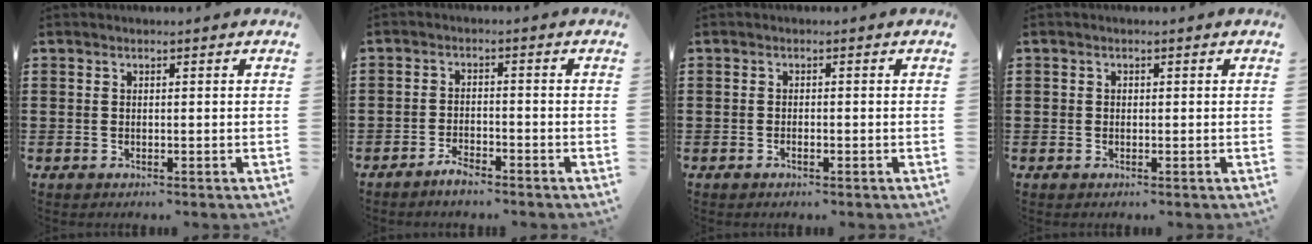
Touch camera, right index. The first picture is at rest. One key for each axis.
{"total": 2.5, "fx": -2.4, "fy": 0.5, "fz": 0.7, "tx": -0.015, "ty": 0.007, "tz": -0.047}
{"total": 0.9, "fx": -0.6, "fy": 0.2, "fz": 0.6, "tx": -0.015, "ty": -0.006, "tz": -0.009}
{"total": 0.6, "fx": -0.1, "fy": 0.6, "fz": 0.2, "tx": -0.005, "ty": 0.004, "tz": -0.003}